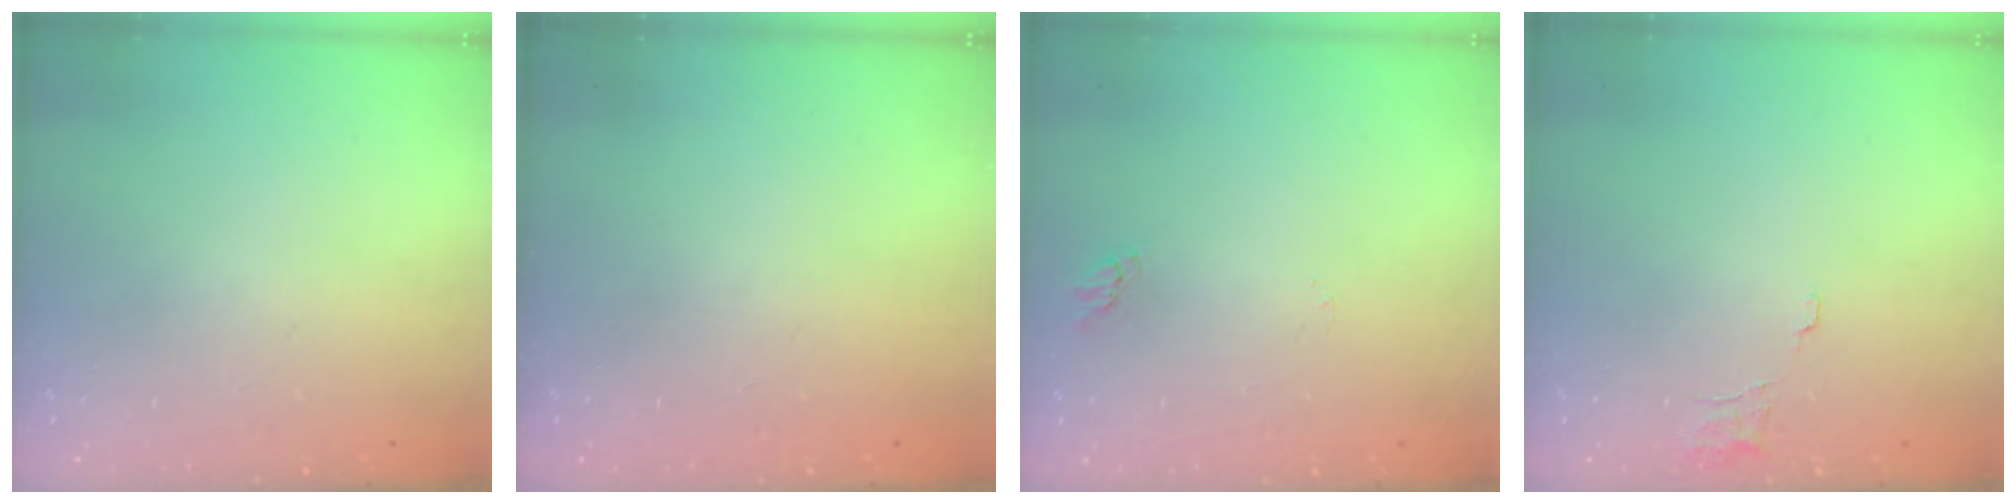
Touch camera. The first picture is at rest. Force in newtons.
{"total": 0.0}
{"total": 2.2, "press": 2.2, "slide": 0.2}
{"total": 4.8, "press": 4.8, "slide": 0.3}